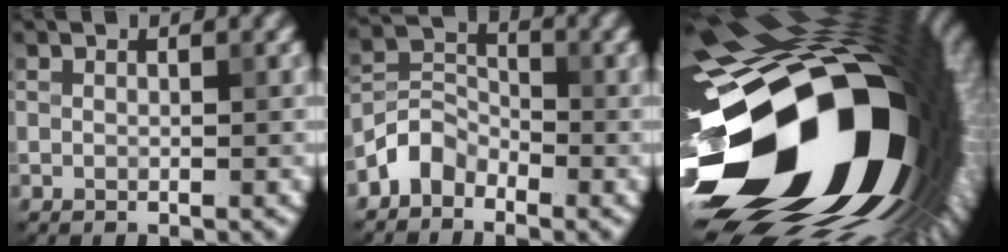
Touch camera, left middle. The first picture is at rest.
{"total": 3.1, "force": [-2.3, 1.9, 0.9], "torque": [-0.013, 0.013, -0.056]}
{"total": 22.2, "force": [-6.4, 13.0, 16.8], "torque": [-0.278, -0.043, -0.100]}